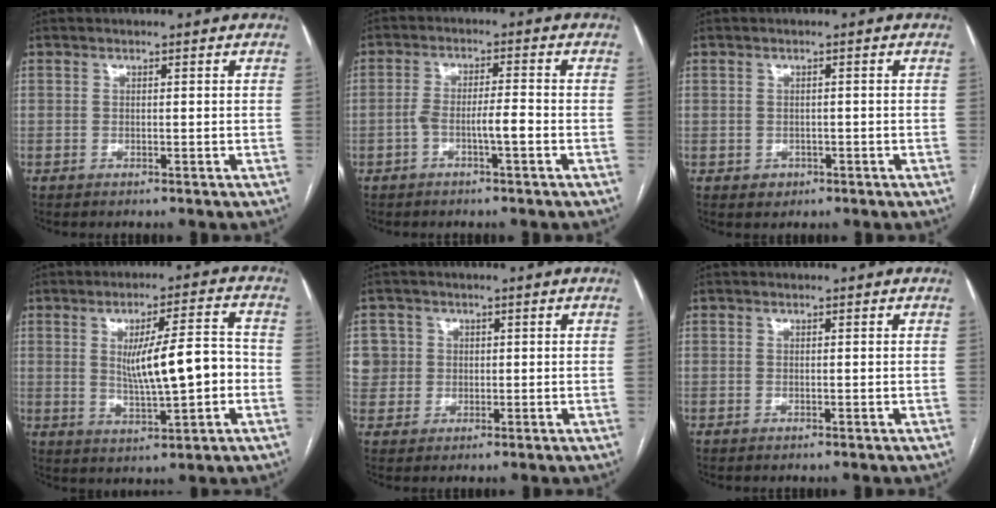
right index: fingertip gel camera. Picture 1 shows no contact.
{"total": 4.2, "force": [-1.7, 0.3, 3.8], "torque": [-0.072, 0.014, -0.029]}
{"total": 2.0, "force": [-0.7, 1.8, 0.4], "torque": [0.001, 0.005, -0.004]}
{"total": 10.2, "force": [-0.3, 1.7, 10.0], "torque": [-0.161, 0.011, 0.001]}
{"total": 5.1, "force": [1.1, 5.0, 0.1], "torque": [0.008, 0.015, 0.024]}
{"total": 0.0}